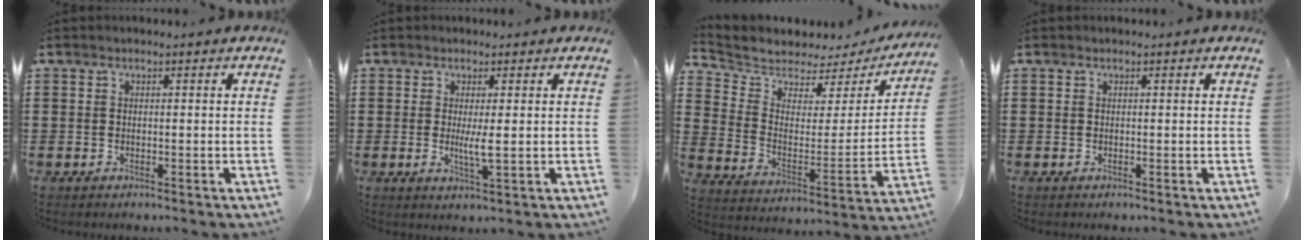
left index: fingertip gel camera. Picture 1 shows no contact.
{"total": 3.3, "force": [0.1, 0.3, 3.3], "torque": [-0.061, -0.006, 0.002]}
{"total": 4.7, "force": [4.3, 1.9, 0.1], "torque": [-0.041, -0.038, 0.070]}
{"total": 0.0}